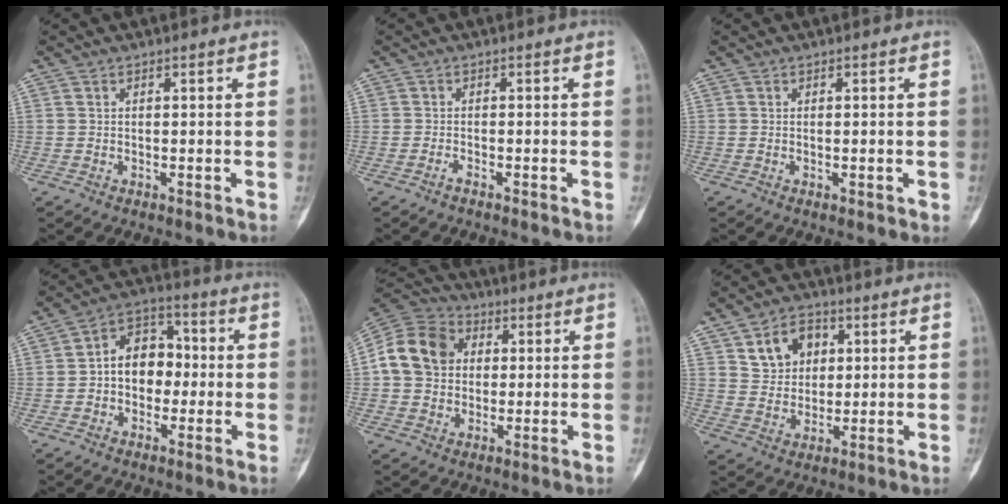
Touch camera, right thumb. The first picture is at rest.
{"total": 0.8, "force": [-0.8, 0.0, 0.3], "torque": [-0.015, 0.004, -0.017]}
{"total": 1.2, "force": [-0.3, 0.3, 1.1], "torque": [-0.013, -0.003, -0.003]}
{"total": 10.0, "force": [-0.4, 7.5, 6.7], "torque": [-0.067, 0.033, -0.020]}
{"total": 13.5, "force": [1.7, 11.2, 7.2], "torque": [-0.124, 0.020, 0.022]}
{"total": 8.4, "force": [3.2, 6.5, 4.2], "torque": [-0.034, -0.010, 0.056]}